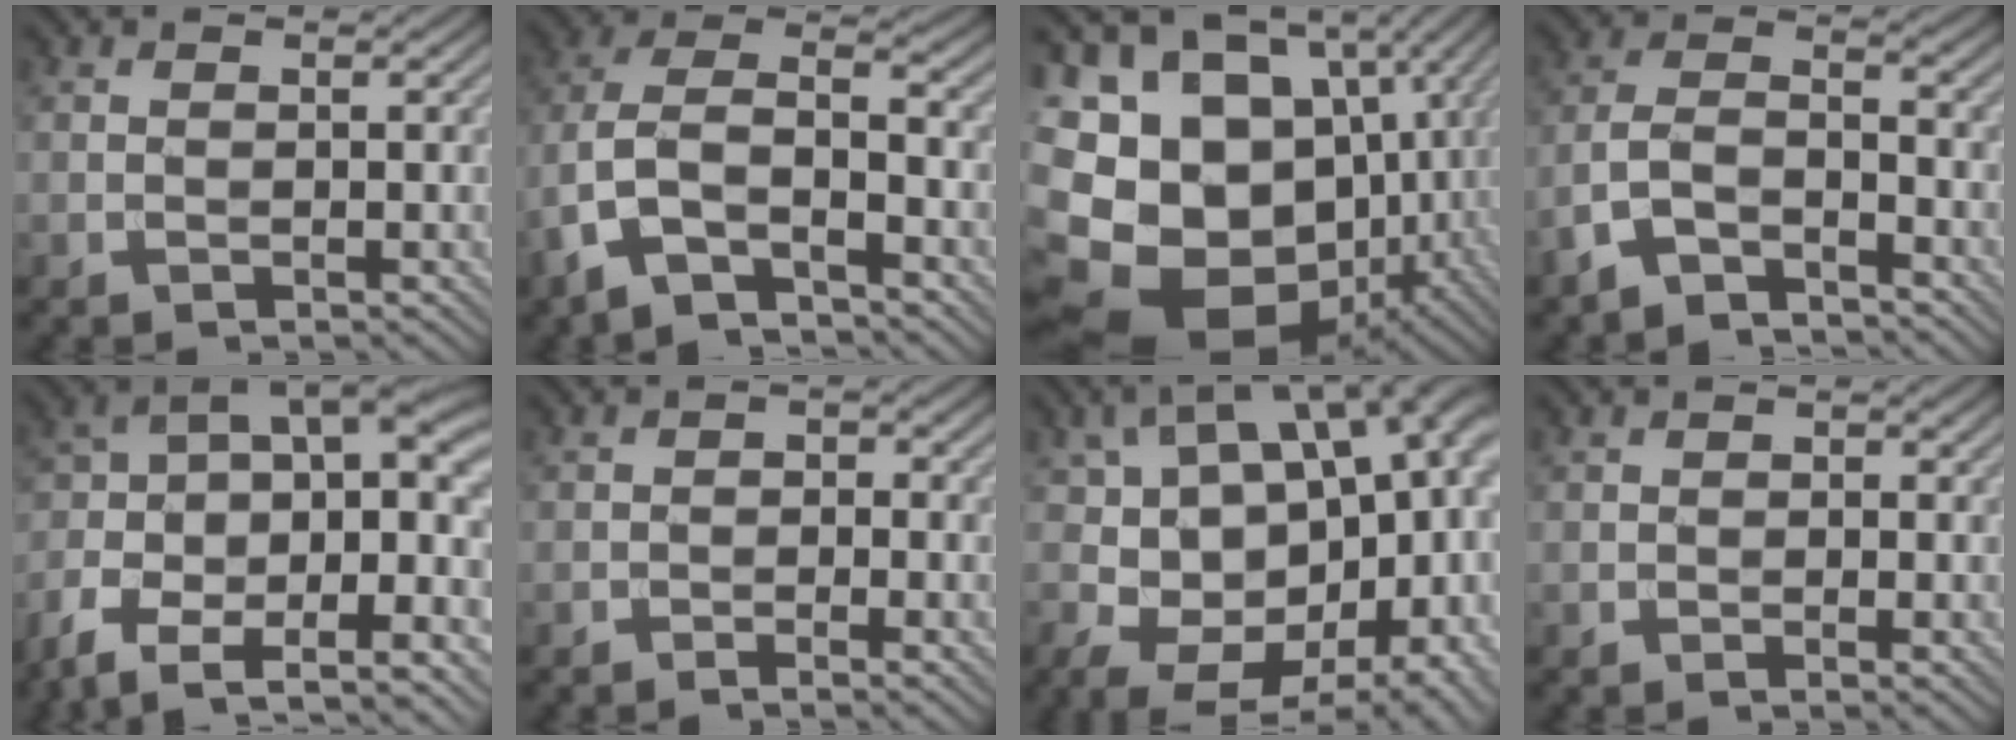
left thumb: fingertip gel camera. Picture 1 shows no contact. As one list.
[{"total": 9.2, "force": [-4.6, 3.9, 7.0], "torque": [-0.149, 0.008, -0.100]}, {"total": 20.8, "force": [-3.5, 16.8, 11.7], "torque": [-0.236, -0.018, -0.051]}, {"total": 6.1, "force": [-4.6, 2.1, 3.5], "torque": [-0.073, 0.002, -0.102]}, {"total": 13.7, "force": [-5.7, 8.2, 9.4], "torque": [-0.201, -0.010, -0.104]}, {"total": 2.3, "force": [-1.4, 0.7, 1.7], "torque": [-0.026, 0.002, -0.029]}, {"total": 20.9, "force": [0.5, 13.2, 16.2], "torque": [-0.245, -0.039, 0.067]}, {"total": 1.0, "force": [-0.5, 0.5, 0.8], "torque": [-0.011, -0.001, -0.009]}]